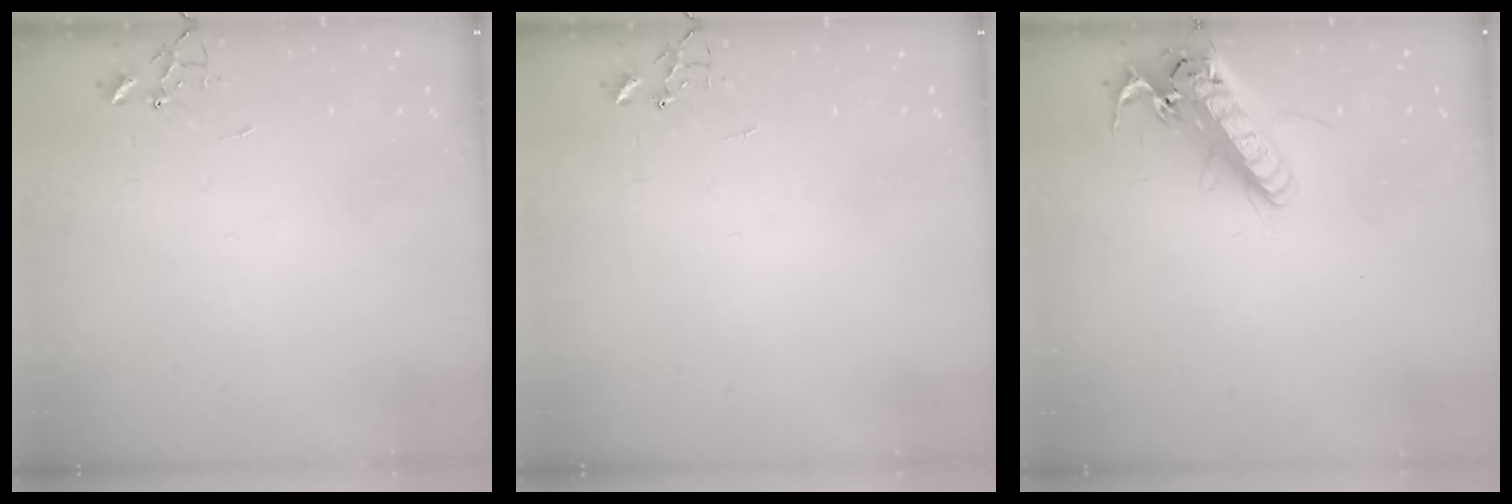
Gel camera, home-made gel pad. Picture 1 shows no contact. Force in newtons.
{"total": 0.0}
{"total": 19.1, "press": 18.8, "slide": 3.3}